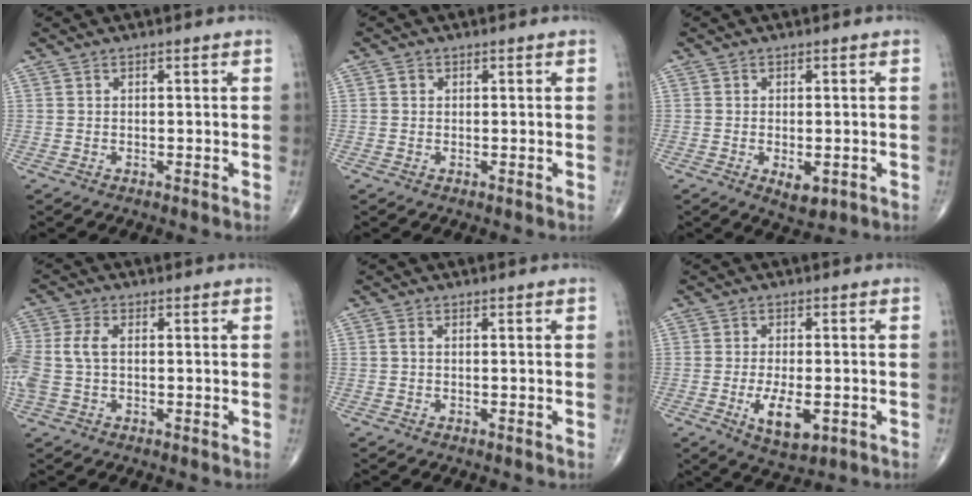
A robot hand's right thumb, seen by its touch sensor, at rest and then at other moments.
{"total": 0.9, "force": [0.1, 0.8, 0.3], "torque": [-0.002, 0.002, 0.001]}
{"total": 4.1, "force": [-1.2, 2.1, 3.3], "torque": [-0.047, -0.008, -0.011]}
{"total": 7.3, "force": [0.0, 4.5, 5.8], "torque": [-0.164, 0.014, -0.001]}
{"total": 0.7, "force": [-0.1, 0.3, 0.6], "torque": [-0.014, 0.000, -0.004]}
{"total": 7.8, "force": [-2.2, 3.5, 6.5], "torque": [-0.112, -0.009, -0.030]}